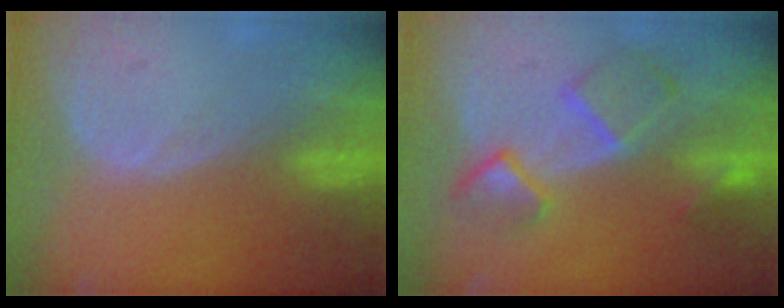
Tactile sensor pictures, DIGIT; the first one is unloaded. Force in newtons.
{"total": 7.1, "press": 6.9, "slide": 1.9}